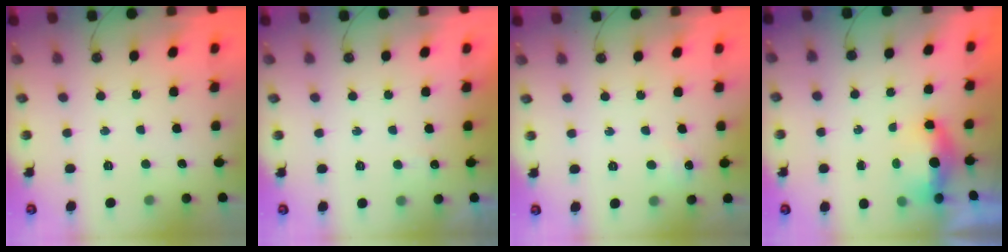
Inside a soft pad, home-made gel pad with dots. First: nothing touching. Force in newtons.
{"total": 2.9, "press": 2.8, "slide": 0.7}
{"total": 5.6, "press": 5.5, "slide": 0.7}
{"total": 5.3, "press": 5.1, "slide": 1.2}